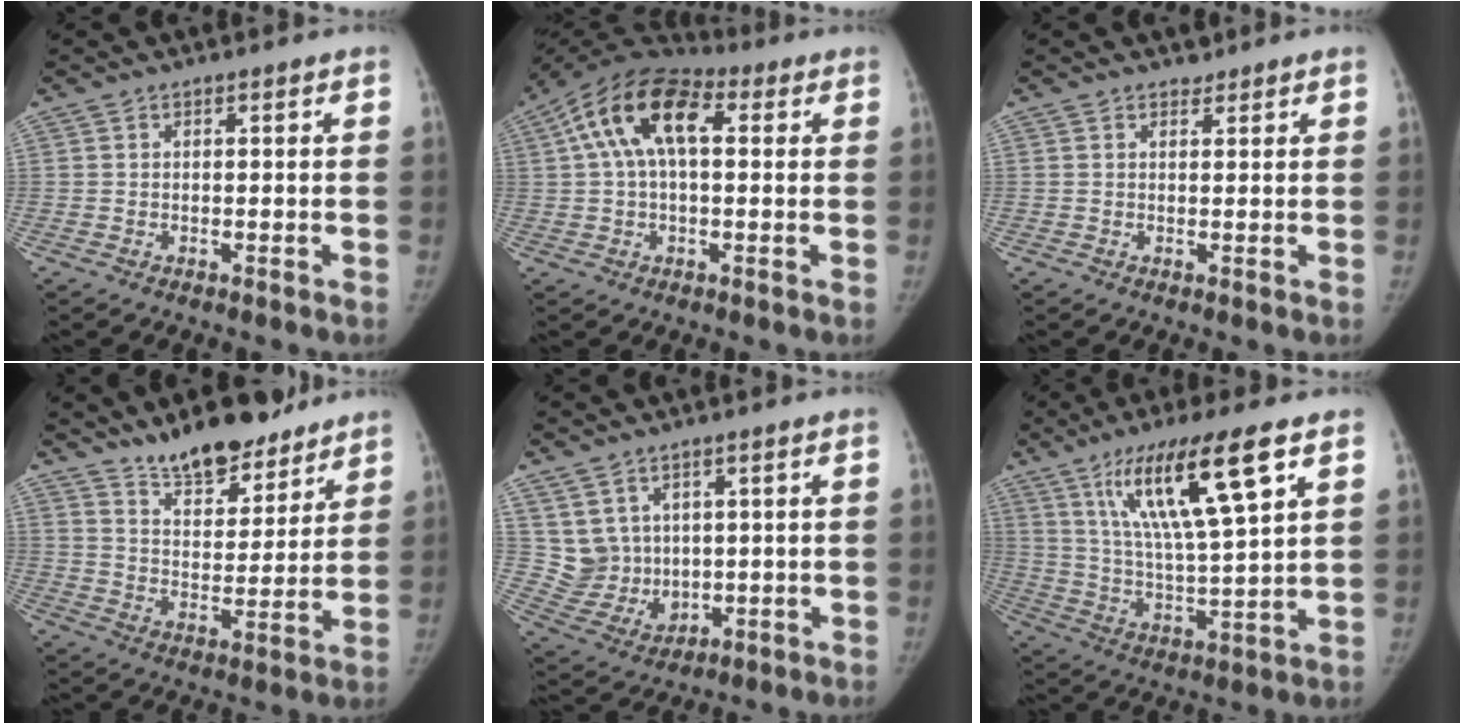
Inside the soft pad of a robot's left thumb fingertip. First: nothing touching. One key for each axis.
{"total": 14.7, "fx": 3.7, "fy": 8.0, "fz": 11.8, "tx": -0.214, "ty": 0.037, "tz": 0.055}
{"total": 1.3, "fx": 1.1, "fy": 0.6, "fz": 0.0, "tx": 0.009, "ty": -0.008, "tz": 0.012}
{"total": 13.2, "fx": 10.7, "fy": 5.0, "fz": 5.9, "tx": -0.056, "ty": -0.067, "tz": 0.178}
{"total": 7.3, "fx": 3.1, "fy": 6.1, "fz": 2.3, "tx": -0.020, "ty": -0.029, "tz": 0.083}
{"total": 17.7, "fx": 8.9, "fy": 2.8, "fz": 15.1, "tx": -0.266, "ty": -0.036, "tz": 0.164}